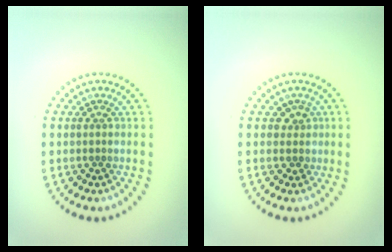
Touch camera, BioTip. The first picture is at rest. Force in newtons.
{"total": 1.3, "press": 1.0, "slide": 0.8}